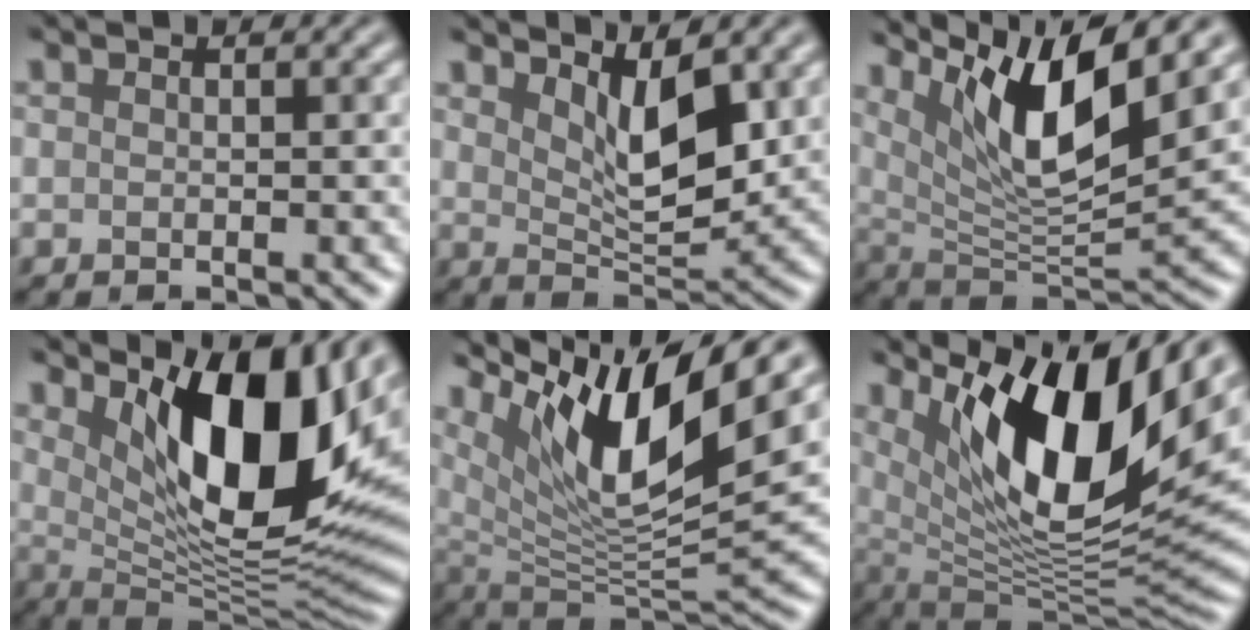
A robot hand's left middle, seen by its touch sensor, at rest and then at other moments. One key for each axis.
{"total": 5.4, "fx": 2.3, "fy": 2.2, "fz": 4.3, "tx": -0.079, "ty": -0.018, "tz": 0.042}
{"total": 9.7, "fx": 5.0, "fy": 2.5, "fz": 7.9, "tx": -0.129, "ty": -0.015, "tz": 0.097}
{"total": 12.8, "fx": 4.0, "fy": 5.4, "fz": 10.9, "tx": -0.151, "ty": -0.014, "tz": 0.068}
{"total": 12.5, "fx": 6.1, "fy": 3.6, "fz": 10.3, "tx": -0.186, "ty": -0.008, "tz": 0.119}
{"total": 14.0, "fx": 6.2, "fy": 4.7, "fz": 11.6, "tx": -0.193, "ty": -0.008, "tz": 0.115}